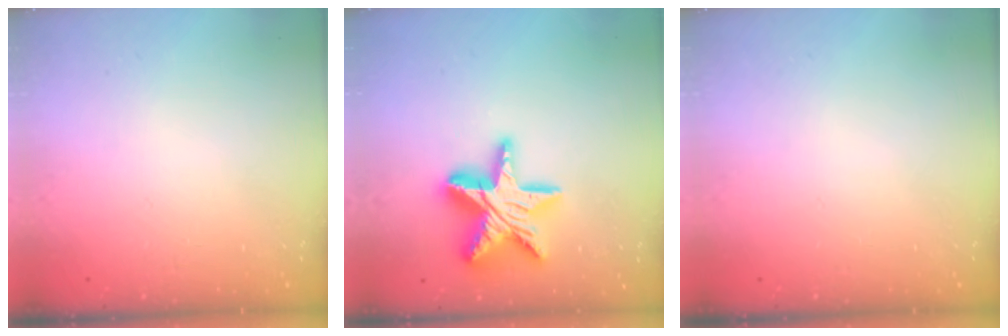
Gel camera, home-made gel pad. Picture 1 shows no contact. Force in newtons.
{"total": 18.3, "press": 18.3, "slide": 1.2}
{"total": 0.0}